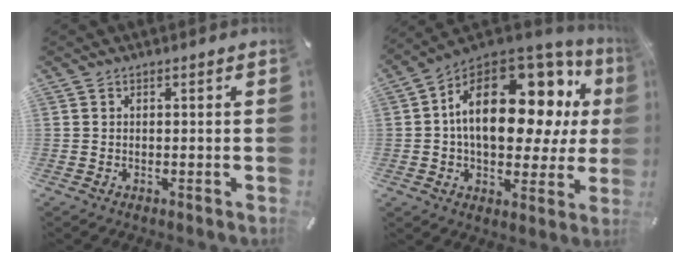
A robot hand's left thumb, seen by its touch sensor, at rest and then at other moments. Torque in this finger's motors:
{"motor_torque": [2.31, 2.24, 2.07, -0.46, 0.45]}